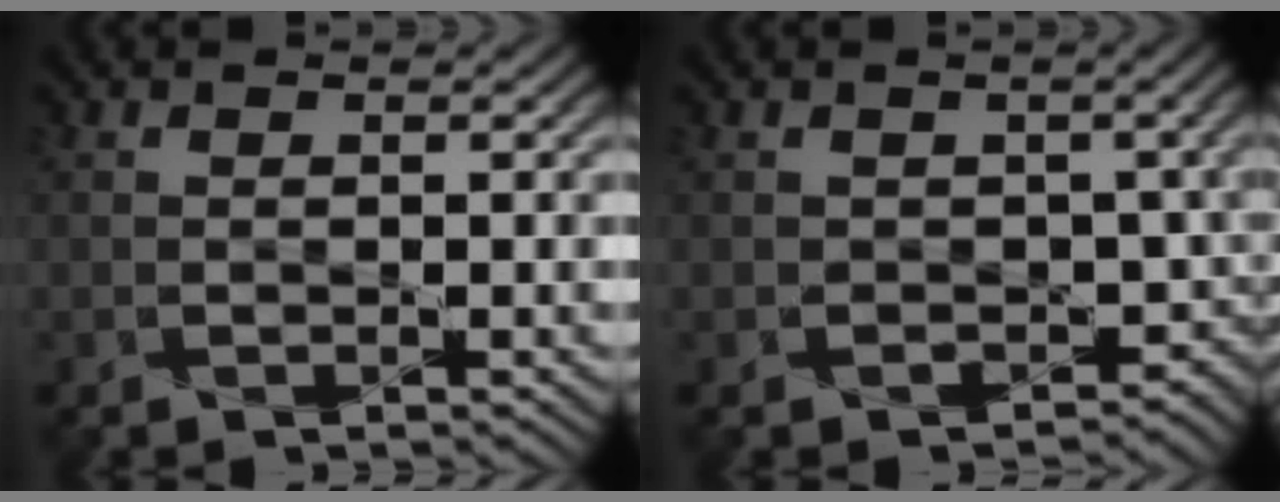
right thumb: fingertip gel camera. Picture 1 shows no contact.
{"total": 3.7, "force": [-0.3, 3.4, 1.5], "torque": [-0.023, -0.026, 0.003]}